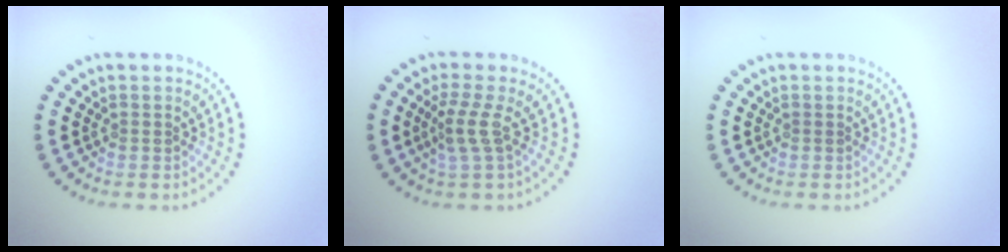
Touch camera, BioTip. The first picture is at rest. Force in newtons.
{"total": 2.3, "press": 1.5, "slide": 1.8}
{"total": 0.0}